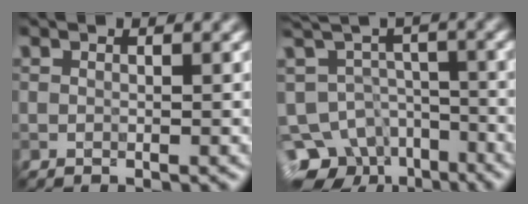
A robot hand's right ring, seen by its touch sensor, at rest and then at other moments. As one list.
[{"total": 9.2, "force": [-6.7, 5.5, 3.2], "torque": [-0.040, 0.003, -0.094]}]